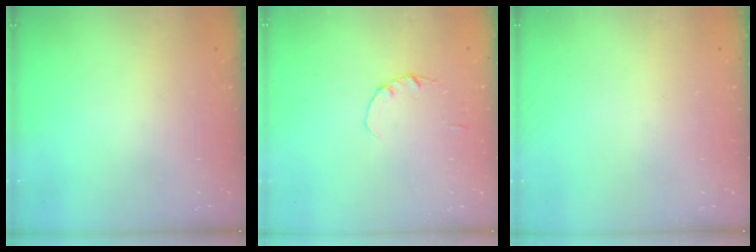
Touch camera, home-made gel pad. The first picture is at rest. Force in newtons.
{"total": 1.4, "press": 1.3, "slide": 0.3}
{"total": 0.0}